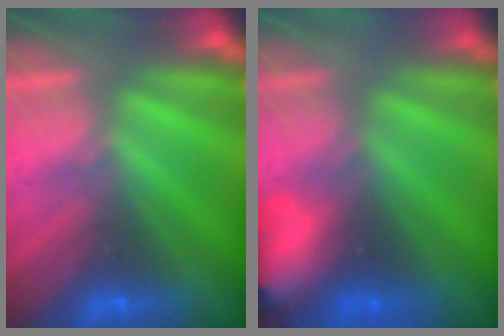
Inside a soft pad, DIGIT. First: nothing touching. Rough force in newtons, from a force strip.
{"total": 6.0}